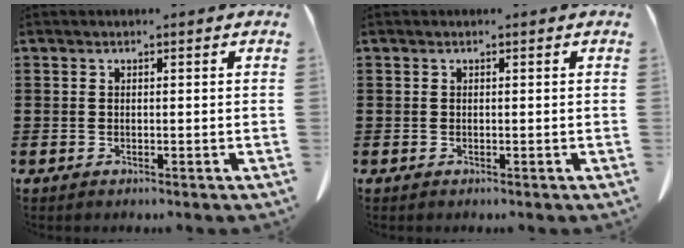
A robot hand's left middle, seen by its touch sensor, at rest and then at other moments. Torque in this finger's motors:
{"motor_torque": [0.00, 0.00, 0.00, 0.00]}